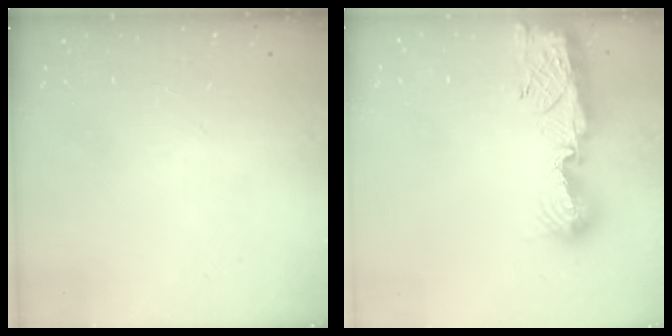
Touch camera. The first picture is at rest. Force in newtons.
{"total": 15.7, "press": 15.6, "slide": 1.3}